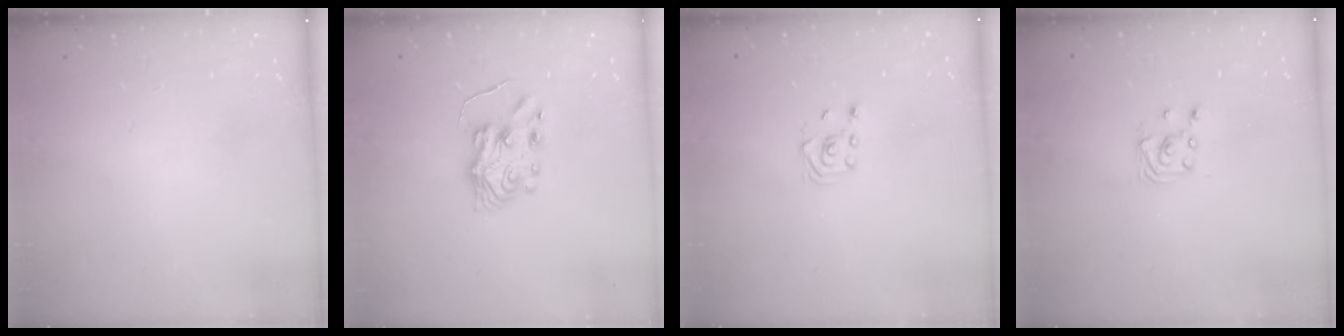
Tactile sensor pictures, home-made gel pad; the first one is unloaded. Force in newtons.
{"total": 7.3, "press": 7.3, "slide": 0.7}
{"total": 2.3, "press": 2.2, "slide": 0.8}
{"total": 2.5, "press": 2.5, "slide": 0.2}